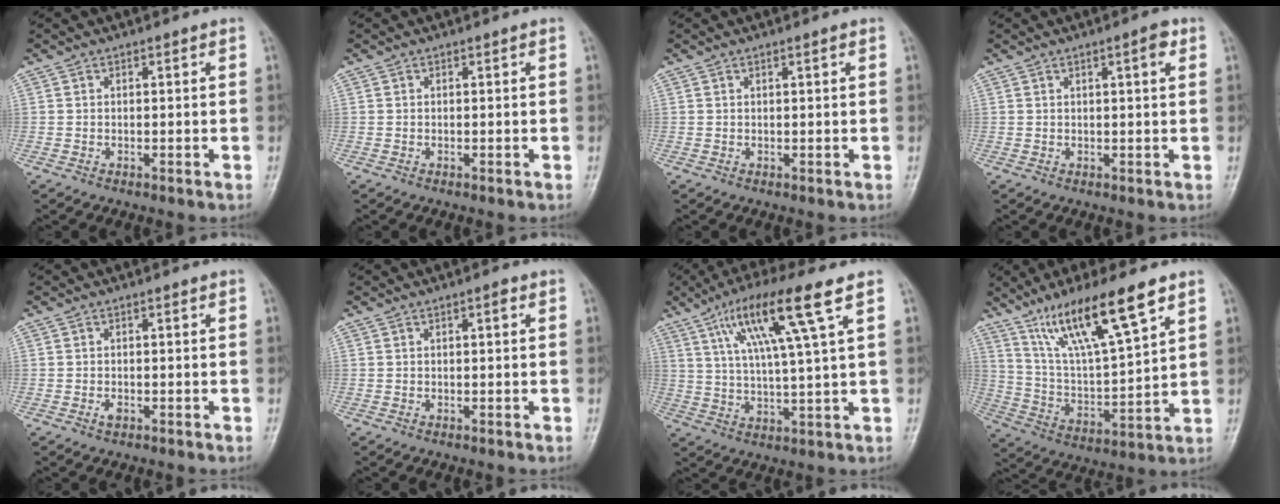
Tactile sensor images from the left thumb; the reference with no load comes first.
{"total": 0.0}
{"total": 0.8, "force": [0.4, 0.0, 0.7], "torque": [-0.011, 0.001, 0.006]}
{"total": 2.8, "force": [1.2, 0.5, 2.5], "torque": [-0.036, -0.002, 0.017]}
{"total": 1.3, "force": [-0.4, 0.7, 1.0], "torque": [-0.014, -0.001, -0.006]}
{"total": 1.4, "force": [0.5, 0.4, 1.2], "torque": [-0.018, 0.002, 0.006]}
{"total": 13.9, "force": [6.5, 0.9, 12.3], "torque": [-0.233, -0.010, 0.116]}
{"total": 17.6, "force": [11.0, 3.3, 13.4], "torque": [-0.230, -0.040, 0.213]}